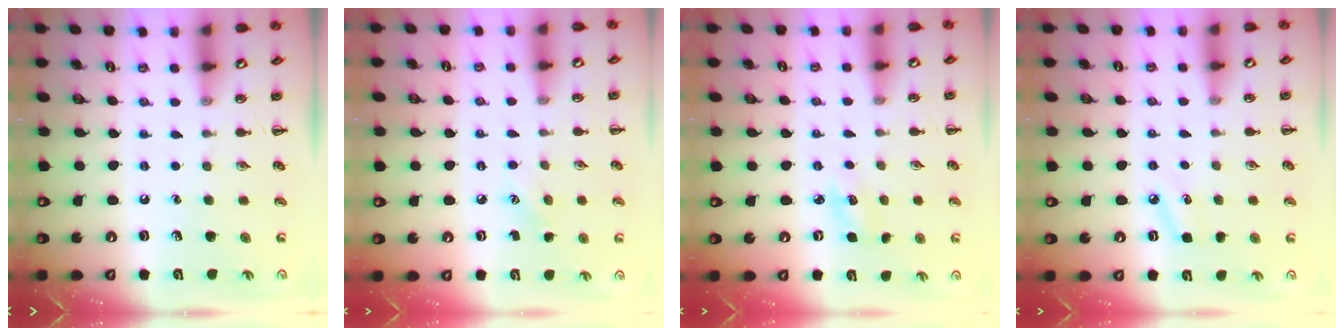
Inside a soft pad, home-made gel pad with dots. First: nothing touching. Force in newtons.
{"total": 4.0, "press": 3.9, "slide": 1.1}
{"total": 3.5, "press": 3.4, "slide": 1.0}
{"total": 5.2, "press": 5.0, "slide": 1.4}